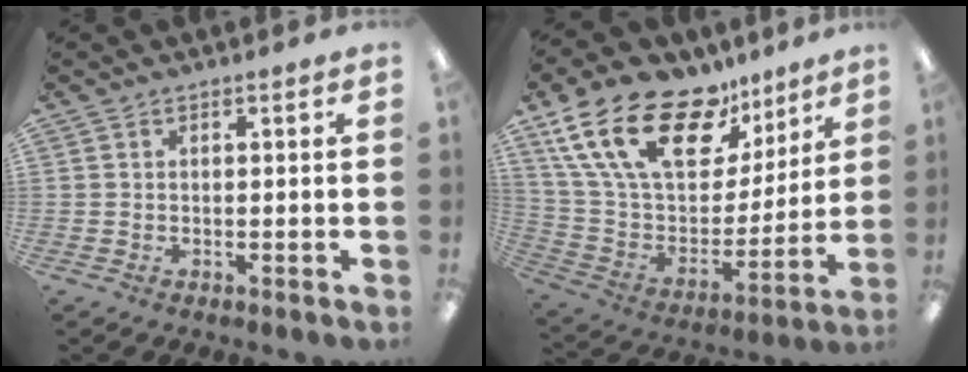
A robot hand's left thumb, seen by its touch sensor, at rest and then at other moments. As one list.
[{"total": 24.0, "force": [14.4, 12.5, 14.7], "torque": [-0.279, -0.074, 0.259]}]